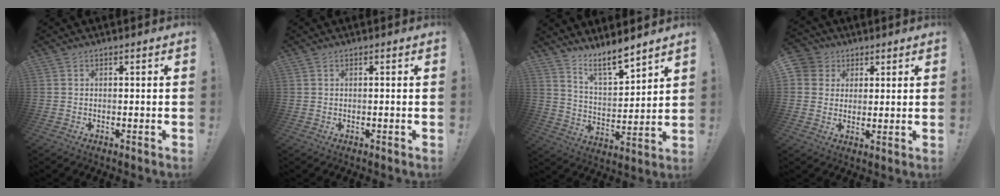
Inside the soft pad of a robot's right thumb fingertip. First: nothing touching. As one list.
[{"total": 0.0}, {"total": 9.7, "force": [8.4, 1.8, 4.4], "torque": [-0.073, -0.071, 0.150]}, {"total": 5.8, "force": [2.2, 5.2, 1.2], "torque": [-0.024, -0.008, 0.046]}]